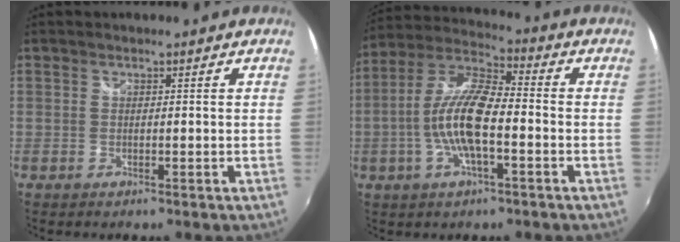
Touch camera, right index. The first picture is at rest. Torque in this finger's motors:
{"motor_torque": [1.82, -0.30, 0.55, 0.19]}